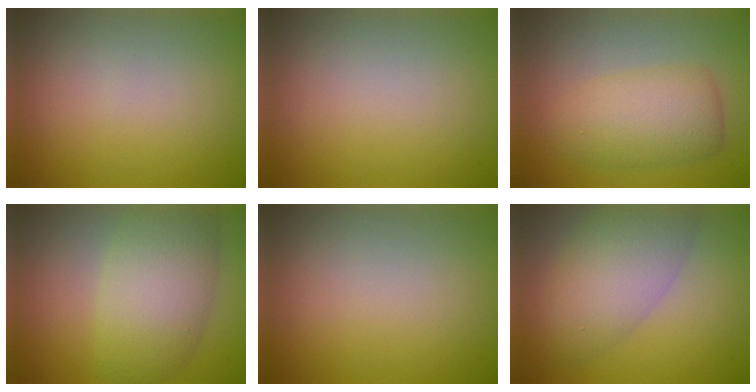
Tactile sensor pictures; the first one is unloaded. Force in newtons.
{"total": 0.0}
{"total": 4.7, "press": 4.7, "slide": 0.1}
{"total": 7.3, "press": 7.3, "slide": 0.3}
{"total": 0.0}
{"total": 6.0, "press": 6.0, "slide": 0.1}